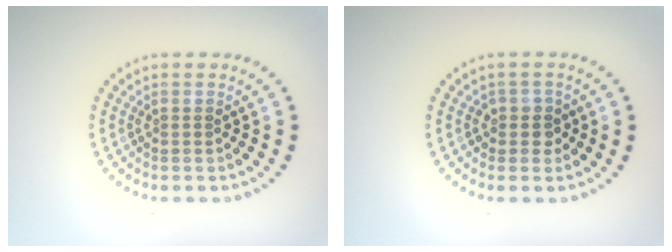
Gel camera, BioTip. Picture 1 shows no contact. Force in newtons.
{"total": 1.7, "press": 1.5, "slide": 0.9}